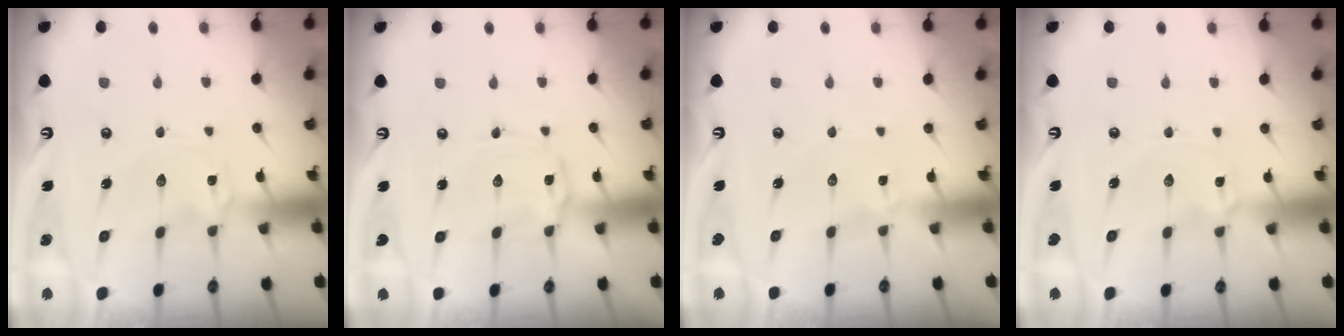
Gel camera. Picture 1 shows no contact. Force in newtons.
{"total": 1.8, "press": 1.8, "slide": 0.2}
{"total": 0.0}
{"total": 1.7, "press": 1.7, "slide": 0.2}